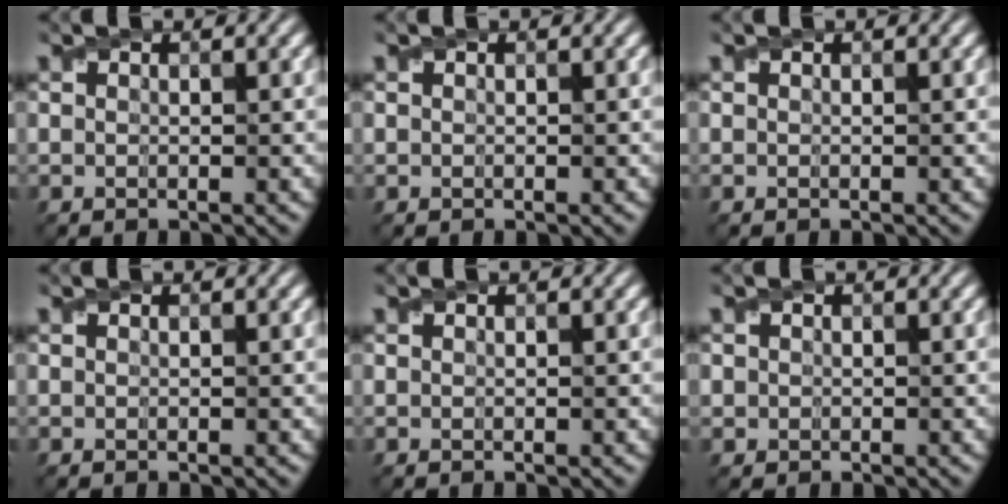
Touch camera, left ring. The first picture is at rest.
{"total": 0.0}
{"total": 0.0}
{"total": 0.0}
{"total": 0.0}
{"total": 0.9, "force": [0.1, 0.9, 0.0], "torque": [0.007, -0.002, -0.001]}